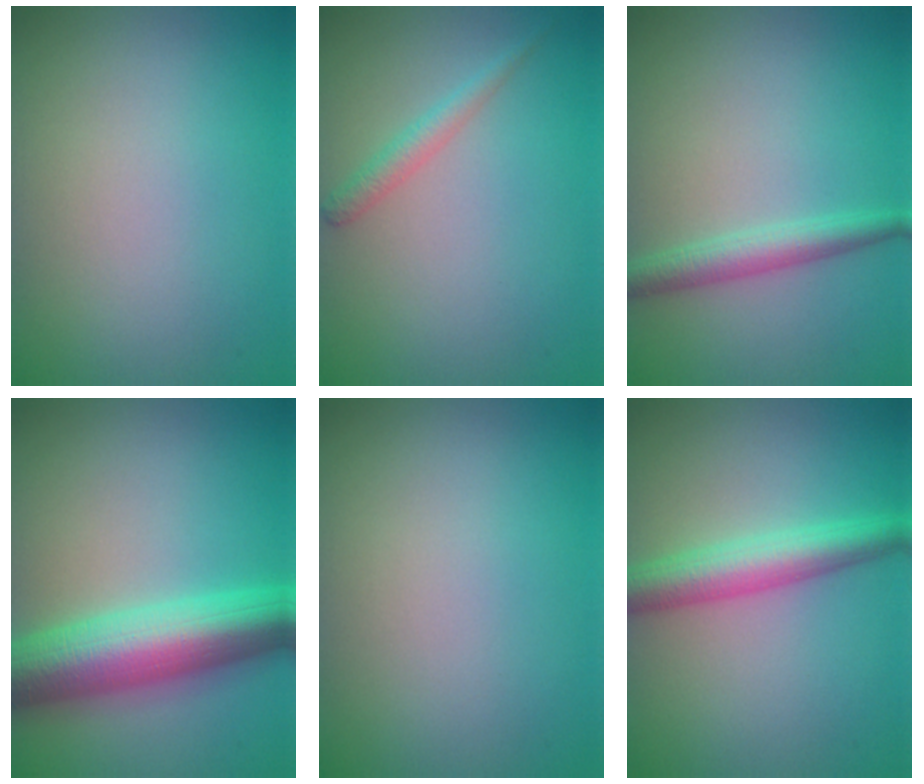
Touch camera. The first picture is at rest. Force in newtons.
{"total": 1.6, "press": 1.6, "slide": 0.0}
{"total": 2.7, "press": 2.7, "slide": 0.0}
{"total": 9.6, "press": 9.6, "slide": 0.1}
{"total": 0.0}
{"total": 4.5, "press": 4.5, "slide": 0.1}